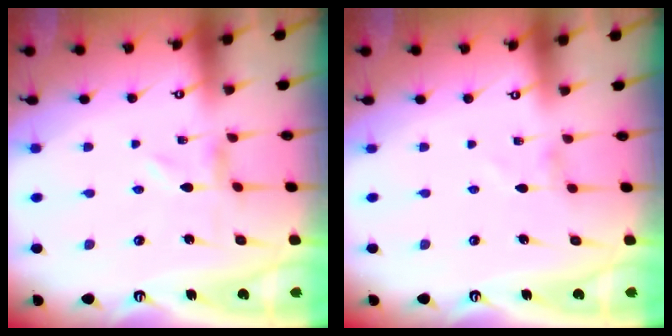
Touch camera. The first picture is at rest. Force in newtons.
{"total": 0.7, "press": 0.6, "slide": 0.1}